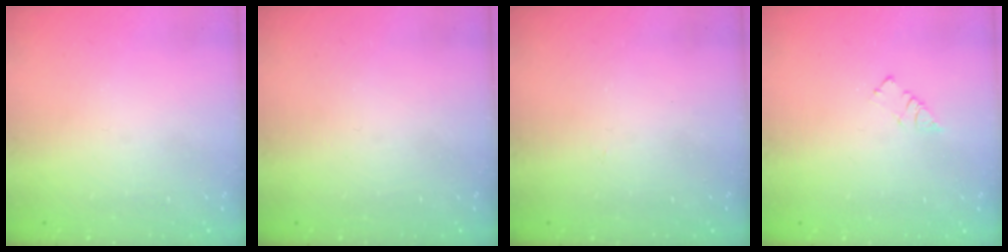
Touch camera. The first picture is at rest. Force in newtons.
{"total": 0.0}
{"total": 2.8, "press": 2.8, "slide": 0.4}
{"total": 2.9, "press": 2.9, "slide": 0.4}